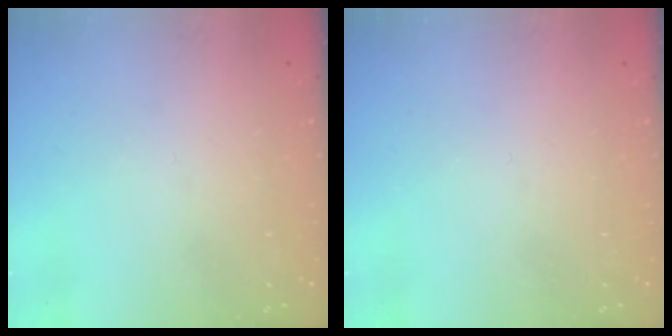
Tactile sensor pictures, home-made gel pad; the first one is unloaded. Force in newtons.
{"total": 0.0}